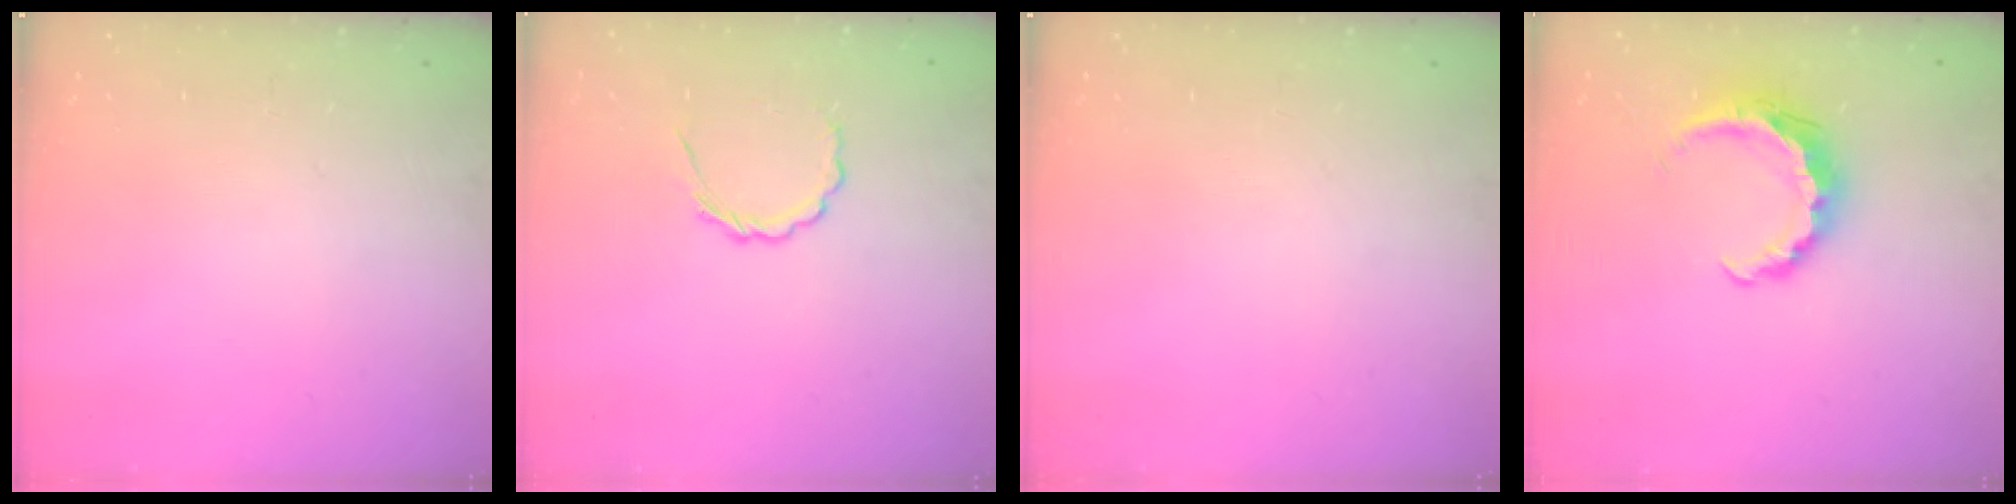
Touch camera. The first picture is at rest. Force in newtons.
{"total": 3.7, "press": 3.4, "slide": 1.2}
{"total": 0.0}
{"total": 8.3, "press": 8.3, "slide": 0.9}